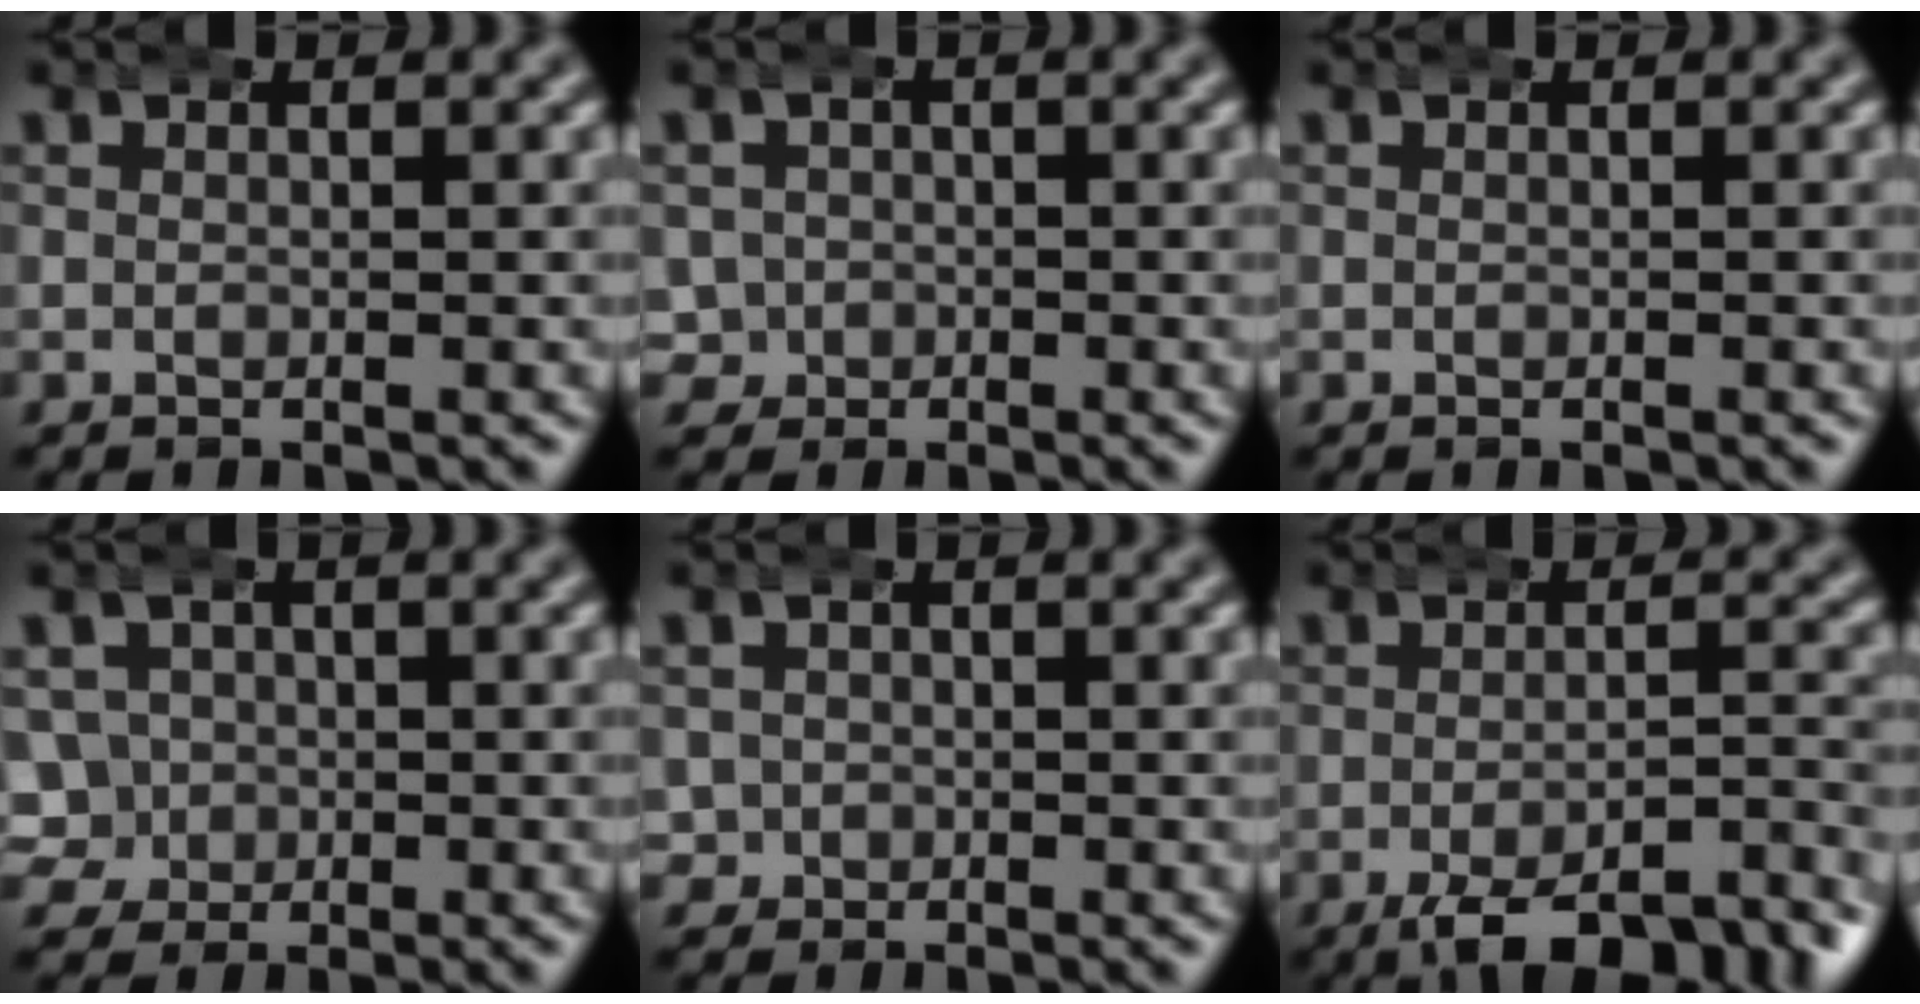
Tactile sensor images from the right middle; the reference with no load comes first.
{"total": 4.6, "force": [-1.0, 4.4, 0.8], "torque": [-0.028, -0.008, -0.026]}
{"total": 0.0}
{"total": 6.9, "force": [-1.1, 6.6, 1.6], "torque": [-0.049, -0.018, -0.027]}
{"total": 2.8, "force": [-1.0, 2.6, 0.0], "torque": [0.000, -0.005, -0.024]}
{"total": 9.9, "force": [-7.2, 3.8, 5.7], "torque": [-0.071, -0.016, -0.106]}